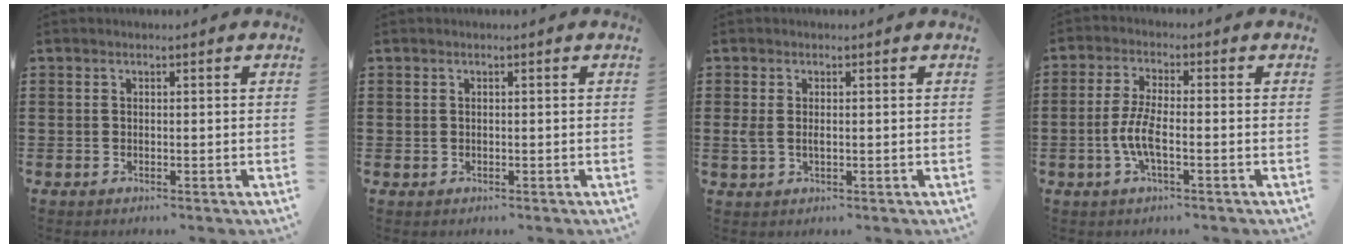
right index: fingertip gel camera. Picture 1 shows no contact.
{"total": 0.5, "force": [-0.1, 0.5, 0.0], "torque": [-0.002, 0.003, -0.003]}
{"total": 1.9, "force": [0.0, 1.0, 1.6], "torque": [-0.047, -0.002, -0.006]}
{"total": 5.4, "force": [-1.7, 1.6, 4.9], "torque": [-0.119, -0.007, -0.040]}